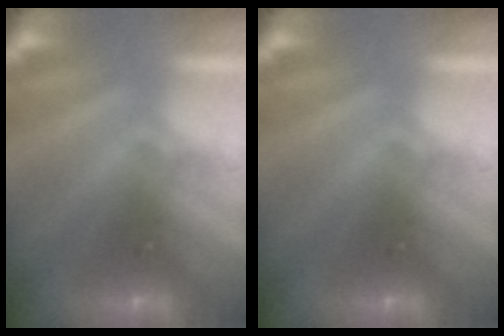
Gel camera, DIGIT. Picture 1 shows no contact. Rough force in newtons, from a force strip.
{"total": 0.0}